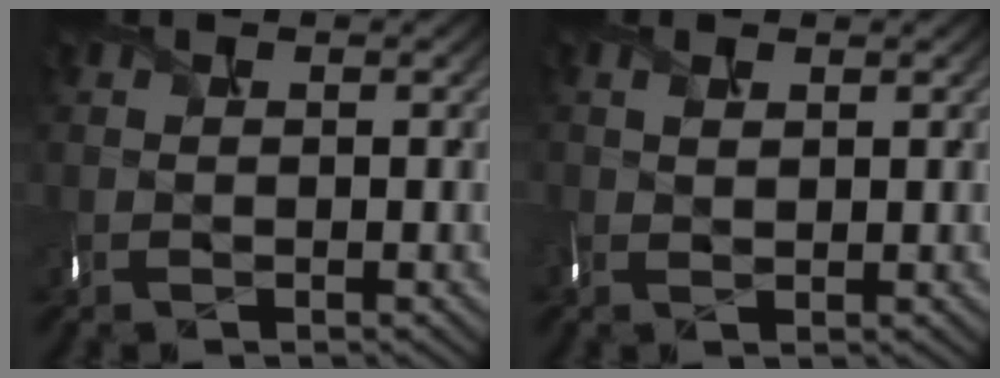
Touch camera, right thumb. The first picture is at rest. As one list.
[{"total": 0.8, "force": [0.6, 0.2, 0.5], "torque": [-0.014, 0.005, 0.021]}]